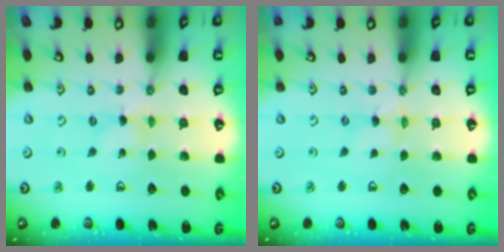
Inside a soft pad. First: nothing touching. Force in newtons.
{"total": 0.0}